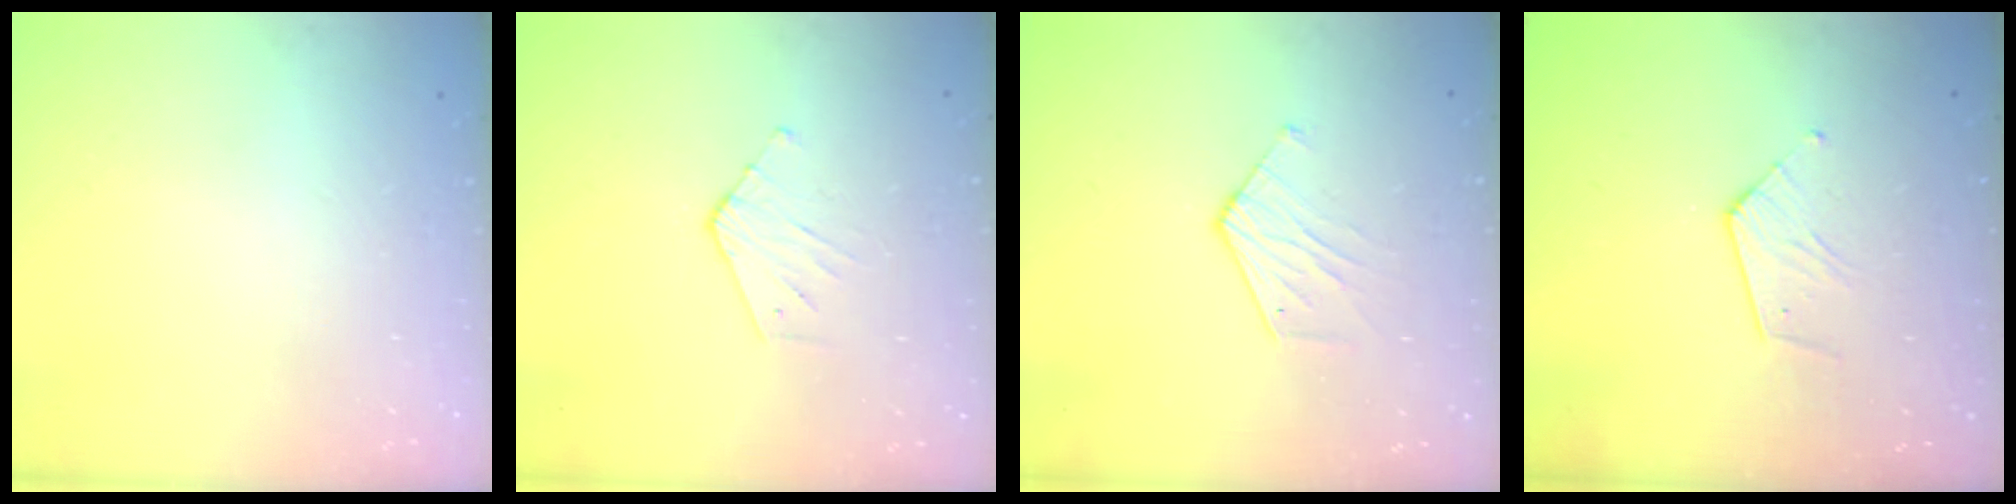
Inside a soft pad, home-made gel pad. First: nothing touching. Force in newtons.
{"total": 3.0, "press": 3.0, "slide": 0.3}
{"total": 6.3, "press": 6.3, "slide": 0.5}
{"total": 6.0, "press": 5.9, "slide": 0.6}